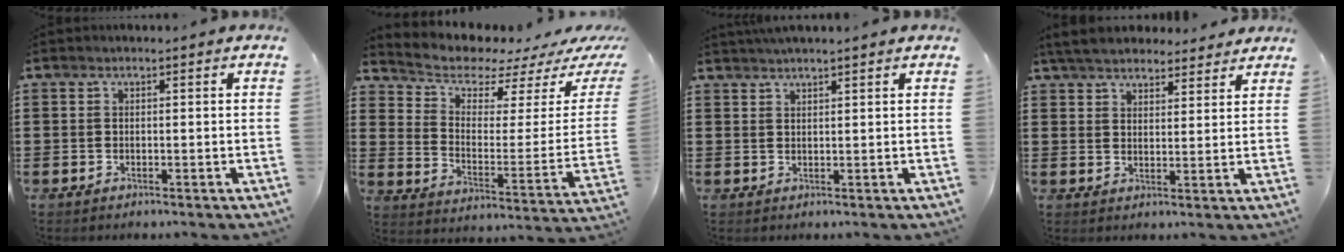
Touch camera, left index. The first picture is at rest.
{"total": 5.6, "force": [5.2, 1.8, 0.8], "torque": [-0.055, -0.045, 0.088]}
{"total": 1.7, "force": [1.6, -0.2, 0.4], "torque": [-0.010, 0.002, 0.032]}
{"total": 5.3, "force": [5.0, 1.2, 1.5], "torque": [-0.045, -0.012, 0.092]}